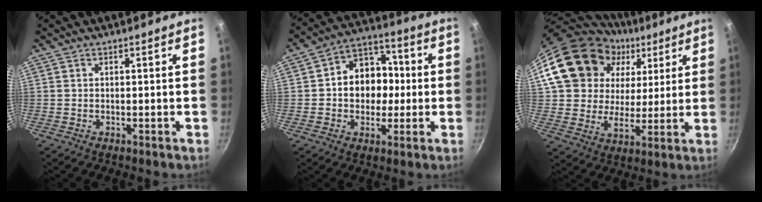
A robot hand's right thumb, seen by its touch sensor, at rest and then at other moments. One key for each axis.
{"total": 12.9, "fx": 0.1, "fy": 10.4, "fz": 7.6, "tx": -0.066, "ty": 0.028, "tz": -0.012}
{"total": 22.8, "fx": 9.5, "fy": 17.3, "fz": 11.4, "tx": -0.181, "ty": 0.002, "tz": 0.166}